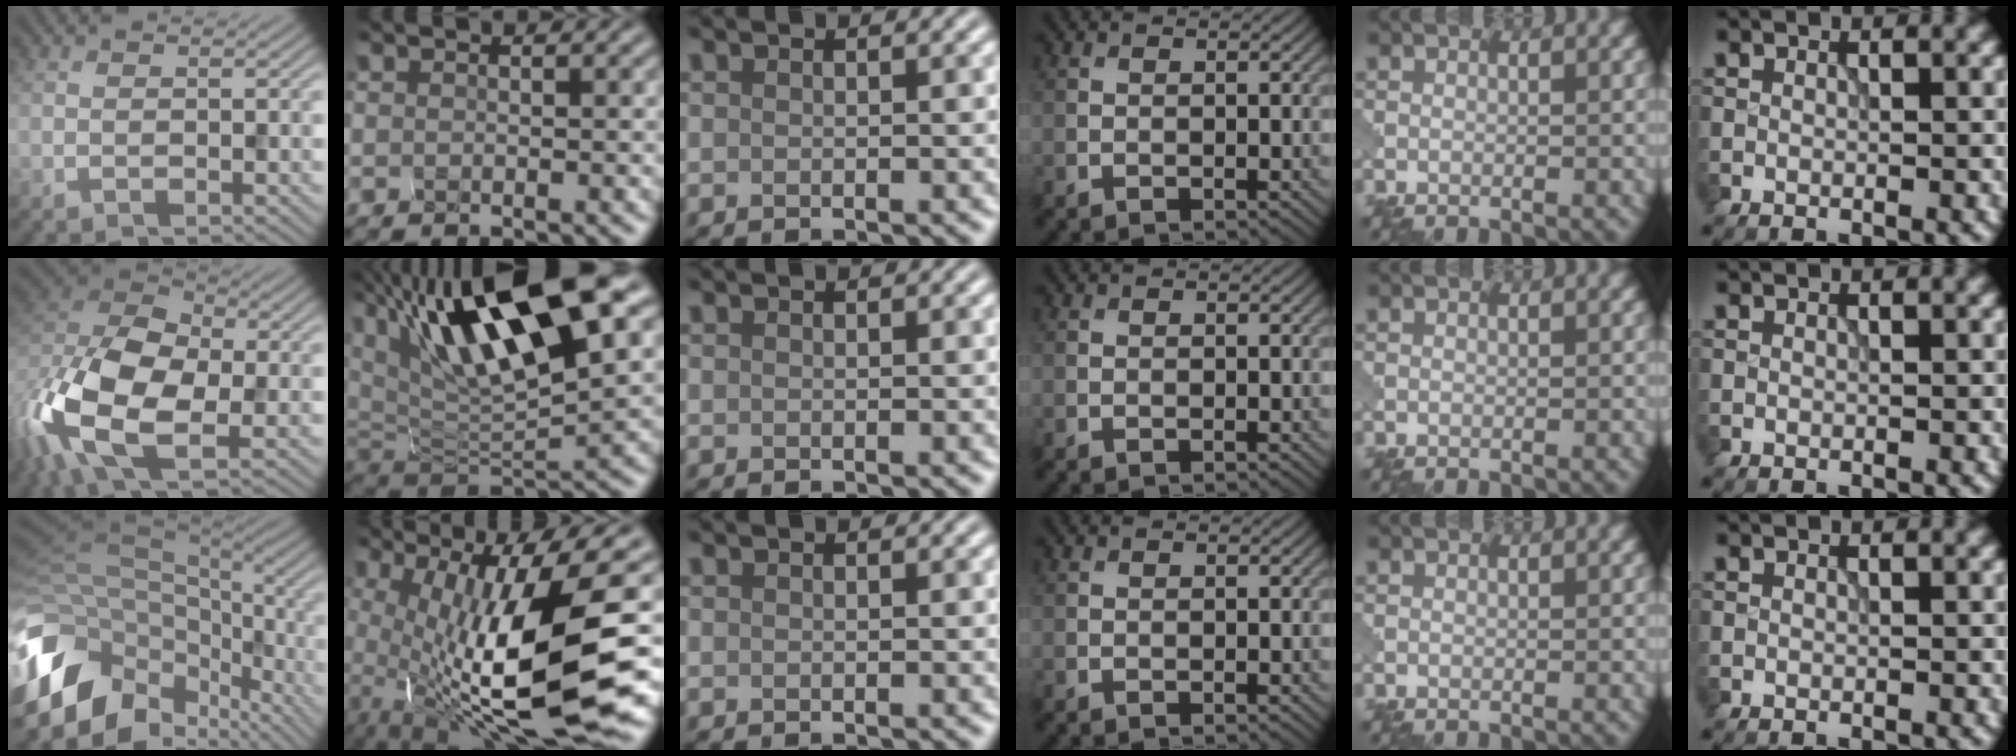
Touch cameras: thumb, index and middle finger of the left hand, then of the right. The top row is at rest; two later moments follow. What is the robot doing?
{"motion": "squeeze", "object": "hand grip exerciser"}